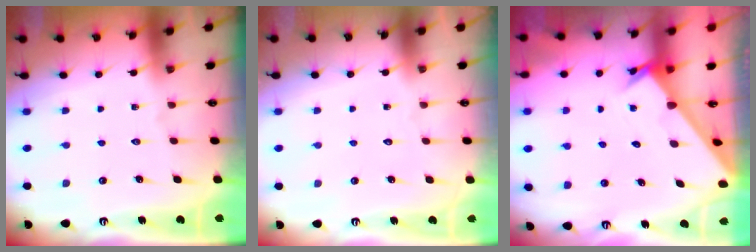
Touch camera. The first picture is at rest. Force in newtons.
{"total": 1.6, "press": 1.6, "slide": 0.1}
{"total": 1.5, "press": 1.5, "slide": 0.1}